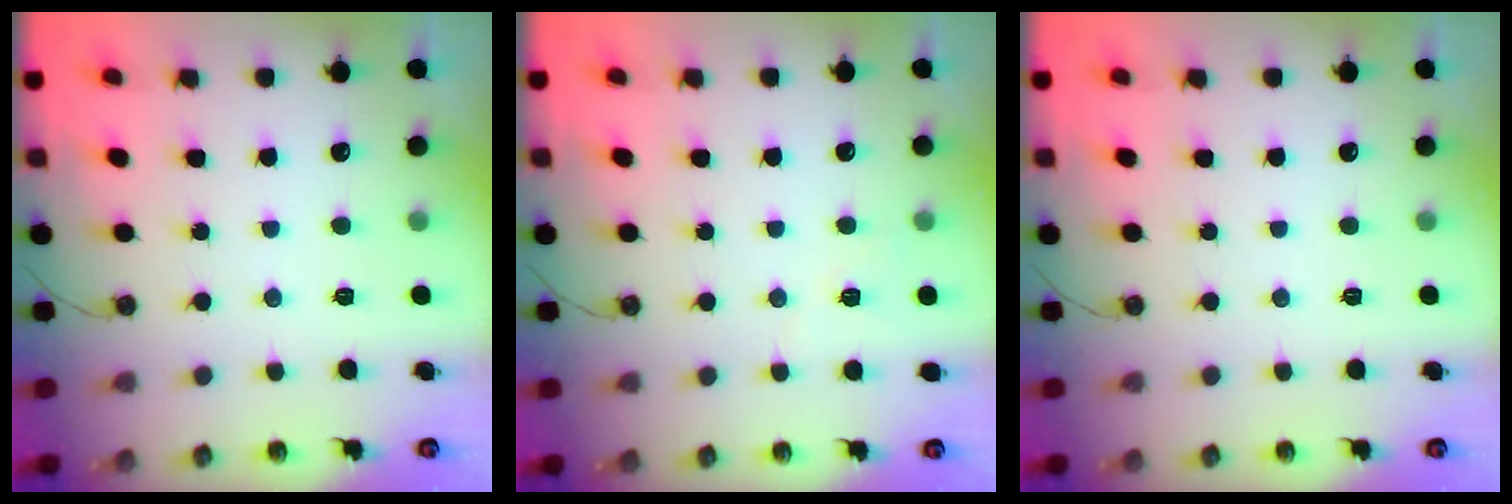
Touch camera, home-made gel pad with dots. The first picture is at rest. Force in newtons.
{"total": 5.3, "press": 5.0, "slide": 1.7}
{"total": 0.0}